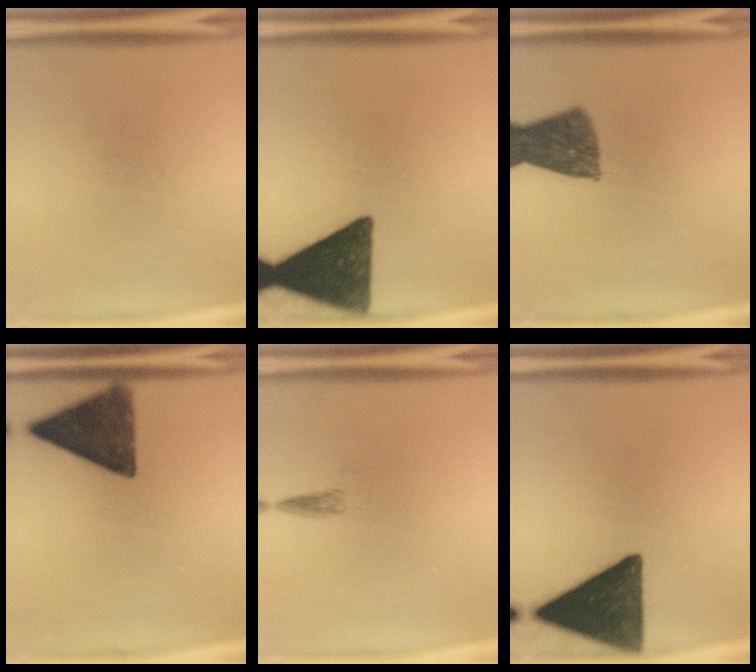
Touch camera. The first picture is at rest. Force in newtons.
{"total": 16.3}
{"total": 9.7}
{"total": 13.2}
{"total": 1.2}
{"total": 16.2}